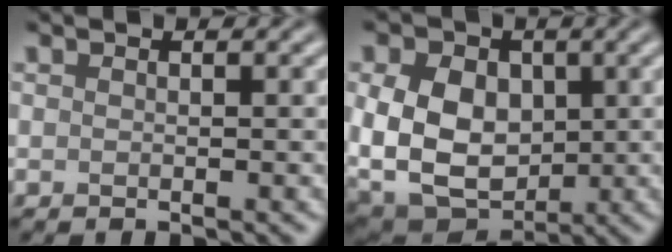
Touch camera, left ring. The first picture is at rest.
{"total": 10.9, "force": [0.6, 8.1, 7.3], "torque": [-0.142, -0.001, 0.010]}